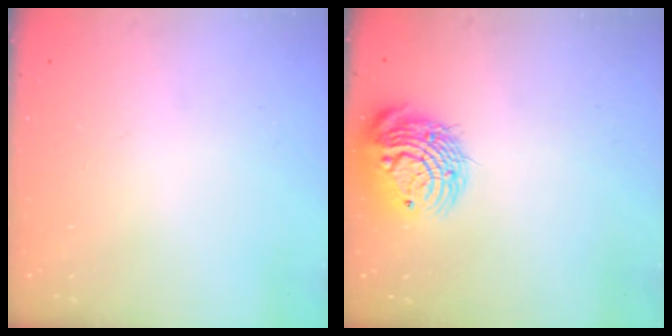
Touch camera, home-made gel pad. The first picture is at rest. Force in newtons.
{"total": 13.6, "press": 13.4, "slide": 2.2}